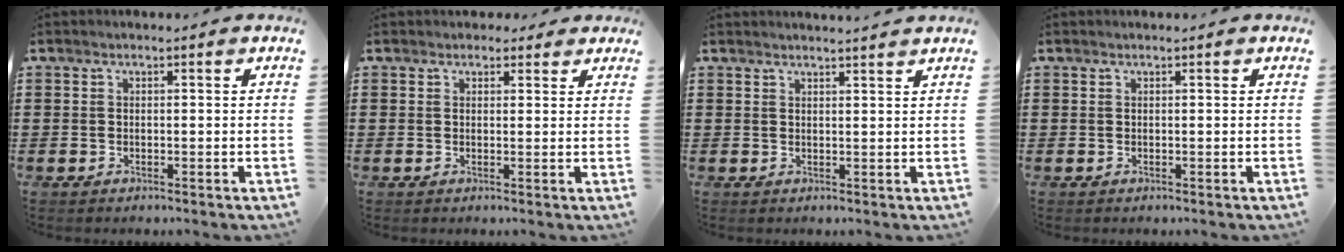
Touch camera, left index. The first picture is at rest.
{"total": 2.0, "force": [1.6, 1.3, 0.1], "torque": [-0.001, 0.003, 0.028]}
{"total": 1.8, "force": [1.7, -0.4, 0.2], "torque": [-0.007, -0.003, 0.034]}
{"total": 0.0}